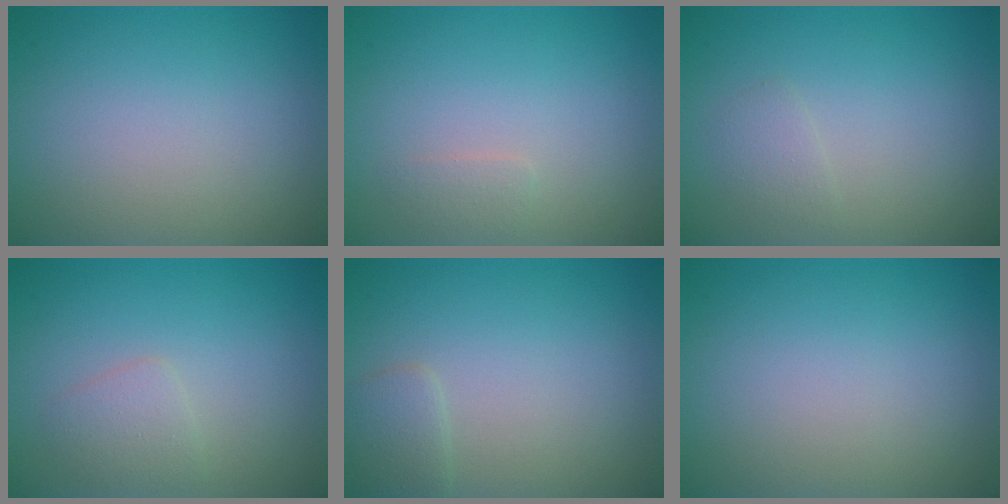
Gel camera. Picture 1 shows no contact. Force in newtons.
{"total": 0.8, "press": 0.8, "slide": 0.0}
{"total": 1.1, "press": 1.1, "slide": 0.1}
{"total": 1.6, "press": 1.6, "slide": 0.1}
{"total": 1.4, "press": 1.4, "slide": 0.0}
{"total": 0.0}